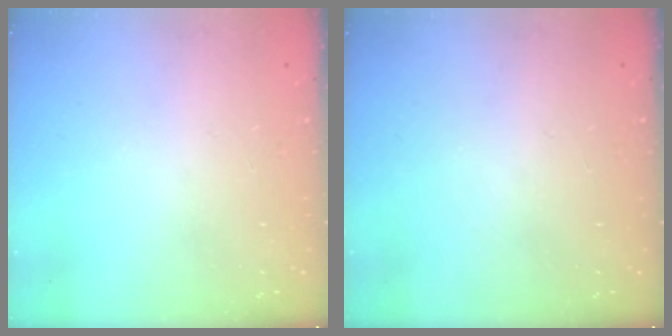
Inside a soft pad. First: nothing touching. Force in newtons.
{"total": 0.0}